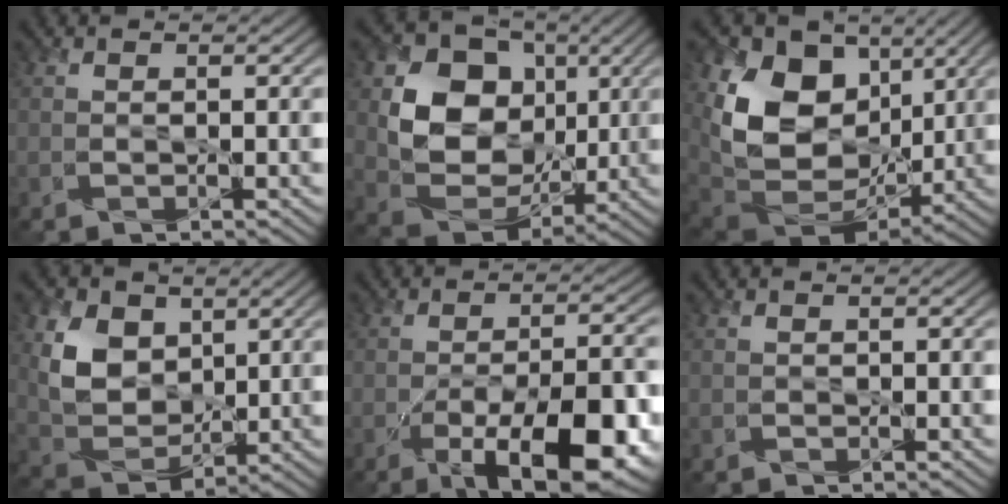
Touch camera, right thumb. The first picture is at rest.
{"total": 11.9, "force": [2.1, 9.7, 6.4], "torque": [-0.129, -0.004, 0.029]}
{"total": 15.3, "force": [4.0, 11.5, 9.2], "torque": [-0.198, 0.000, 0.089]}
{"total": 7.9, "force": [2.8, 6.0, 4.3], "torque": [-0.109, -0.008, 0.053]}
{"total": 13.6, "force": [-6.1, 4.9, 11.1], "torque": [-0.154, -0.006, -0.095]}
{"total": 0.0}